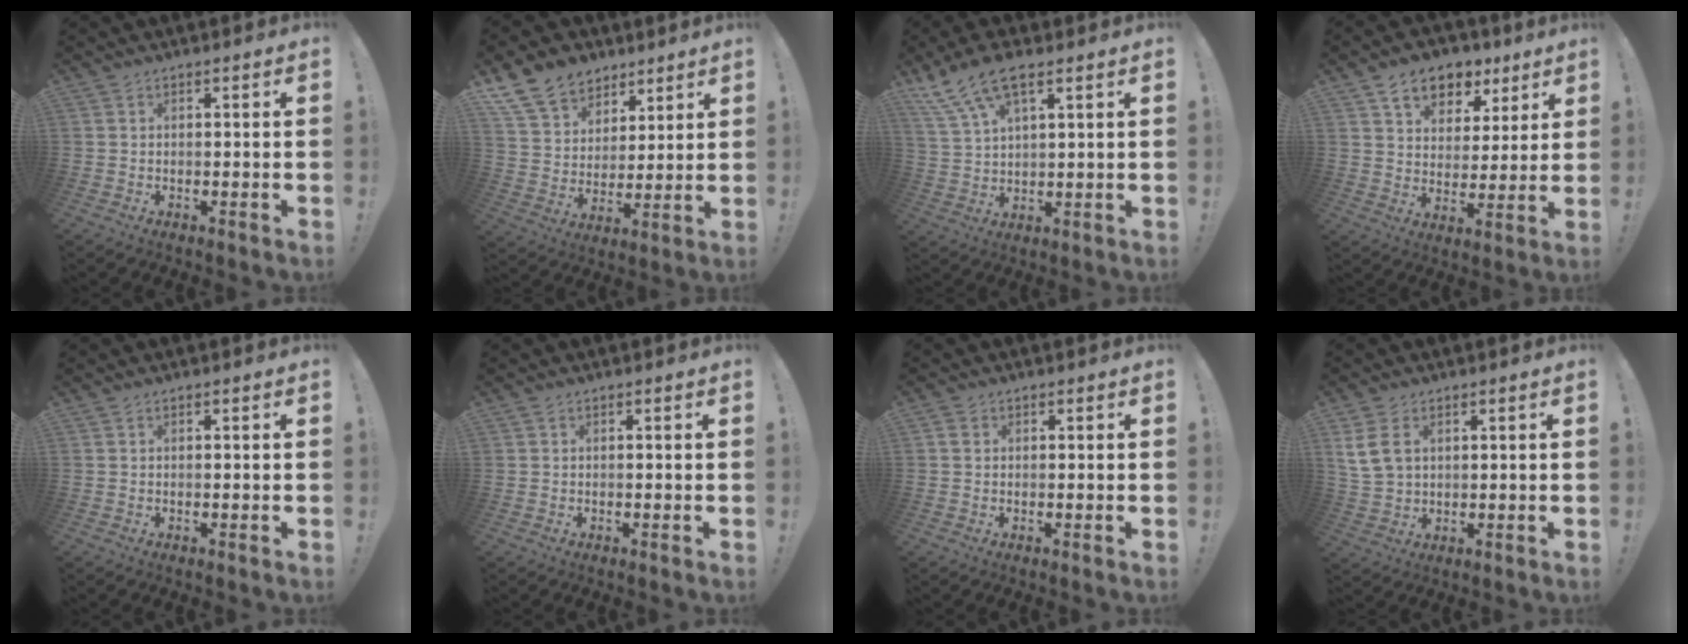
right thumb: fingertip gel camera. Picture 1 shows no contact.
{"total": 13.4, "force": [9.1, 9.1, 3.8], "torque": [-0.076, -0.058, 0.179]}
{"total": 10.6, "force": [7.0, 3.9, 7.0], "torque": [-0.137, -0.026, 0.133]}
{"total": 11.3, "force": [7.0, 7.5, 4.7], "torque": [-0.079, -0.036, 0.133]}
{"total": 0.0}
{"total": 0.0}
{"total": 1.5, "force": [0.5, 1.2, 0.7], "torque": [-0.006, 0.001, 0.008]}
{"total": 8.0, "force": [3.1, 5.3, 5.1], "torque": [-0.100, -0.002, 0.062]}